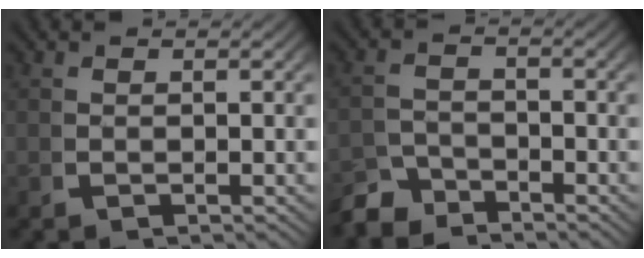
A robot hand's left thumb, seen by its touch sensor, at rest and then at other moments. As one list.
[{"total": 3.4, "force": [-3.3, 0.8, 0.2], "torque": [0.010, -0.009, -0.064]}]